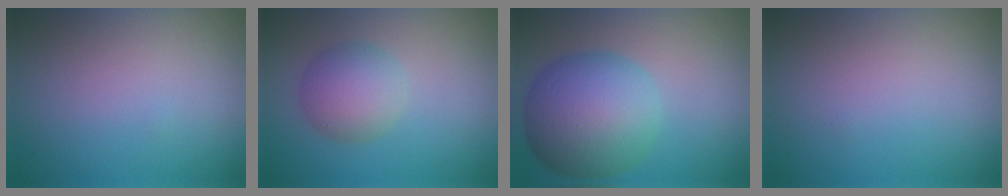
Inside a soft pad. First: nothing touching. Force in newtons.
{"total": 4.0, "press": 4.0, "slide": 0.1}
{"total": 9.9, "press": 9.9, "slide": 0.0}
{"total": 0.0}